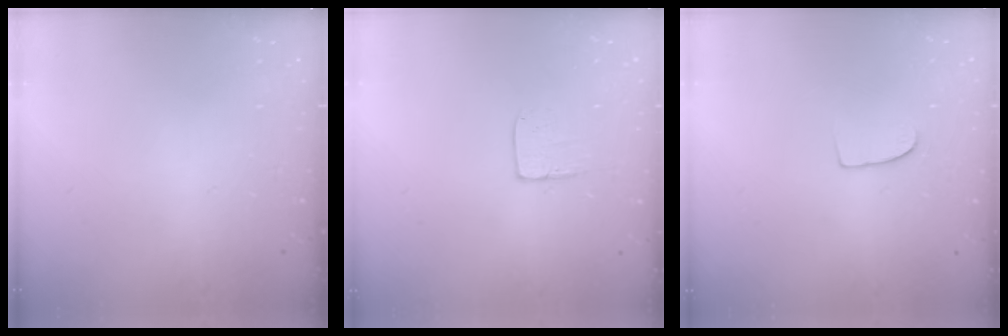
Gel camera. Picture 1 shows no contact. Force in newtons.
{"total": 6.8, "press": 6.8, "slide": 0.5}
{"total": 6.8, "press": 6.8, "slide": 0.6}